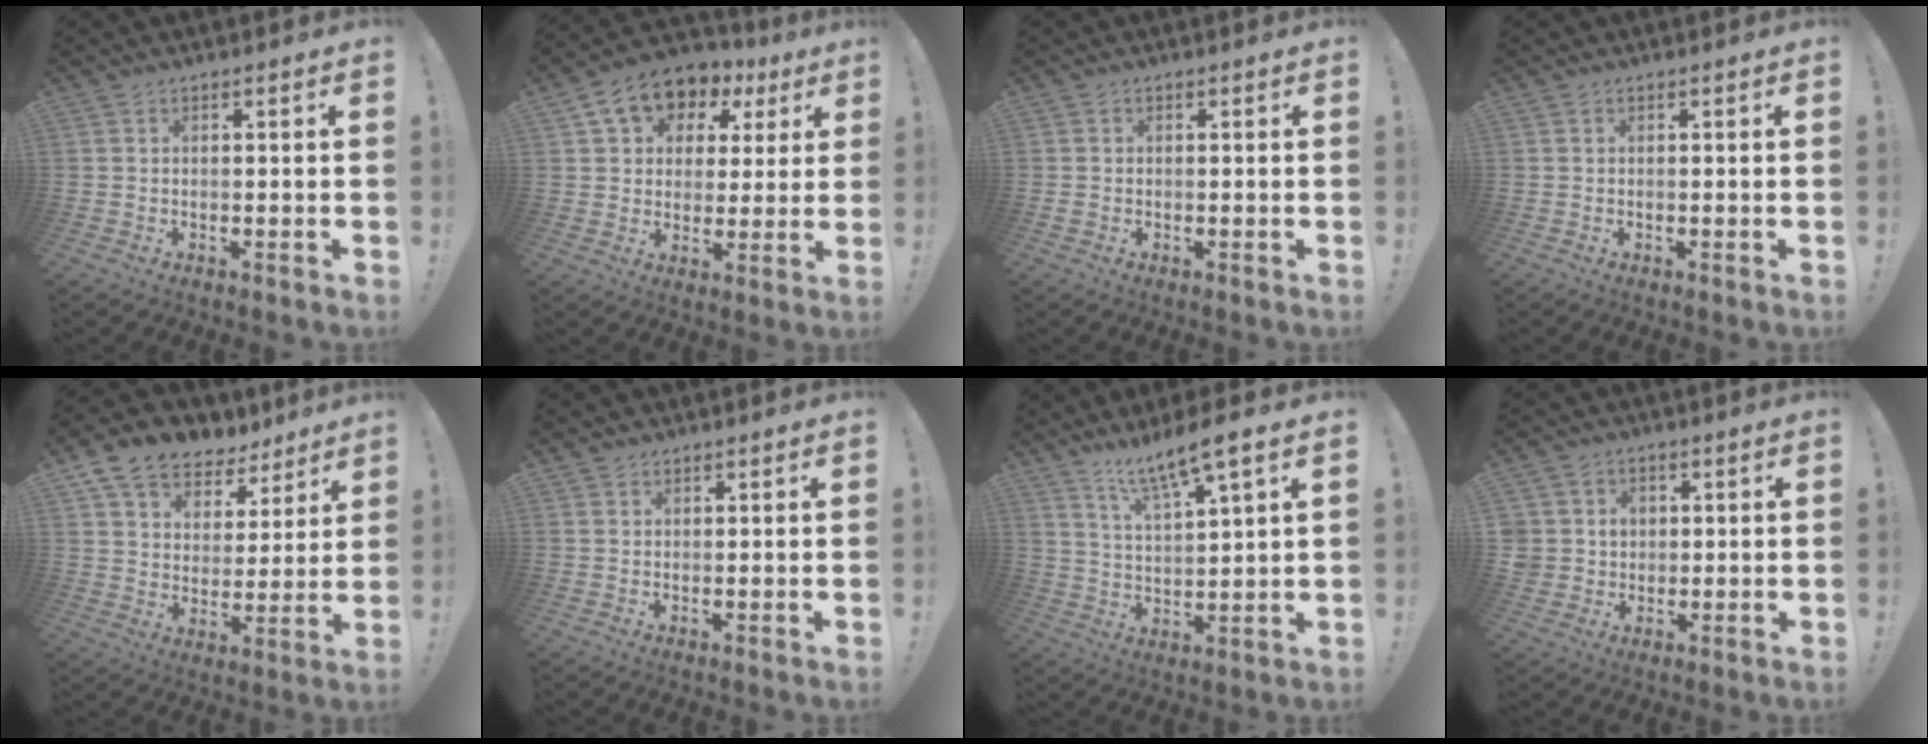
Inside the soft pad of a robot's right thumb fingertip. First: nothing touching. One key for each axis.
{"total": 11.6, "fx": 5.8, "fy": 8.6, "fz": 5.1, "tx": -0.080, "ty": -0.029, "tz": 0.109}
{"total": 0.8, "fx": 0.0, "fy": 0.8, "fz": 0.1, "tx": -0.005, "ty": 0.004, "tz": 0.000}
{"total": 0.0}
{"total": 11.2, "fx": 8.3, "fy": 6.9, "fz": 2.9, "tx": -0.051, "ty": -0.063, "tz": 0.159}
{"total": 1.1, "fx": 0.9, "fy": 0.6, "fz": 0.0, "tx": 0.005, "ty": -0.003, "tz": 0.017}
{"total": 9.9, "fx": 8.0, "fy": 0.8, "fz": 5.8, "tx": -0.103, "ty": -0.046, "tz": 0.134}
{"total": 5.3, "fx": 0.9, "fy": 5.2, "fz": 0.8, "tx": -0.021, "ty": 0.005, "tz": 0.021}